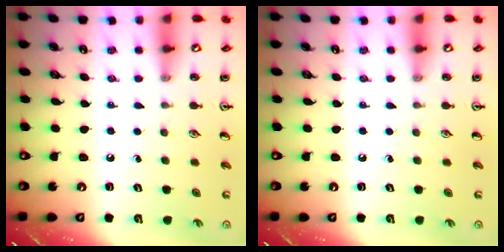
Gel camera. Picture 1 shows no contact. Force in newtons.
{"total": 0.0}